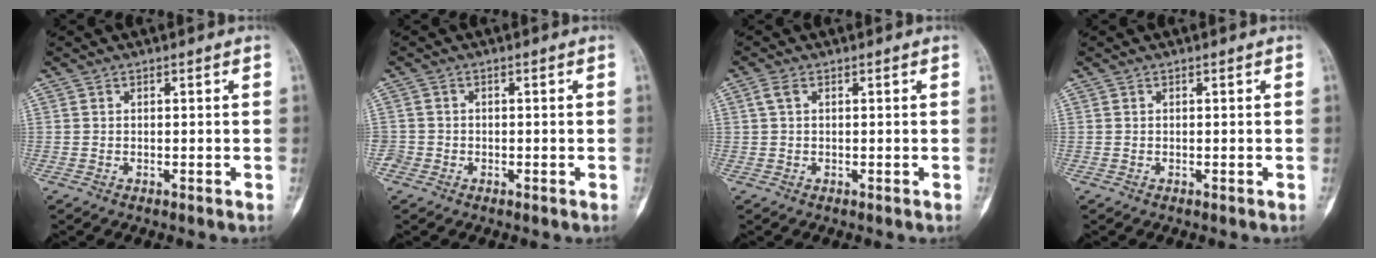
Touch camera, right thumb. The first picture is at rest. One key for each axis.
{"total": 1.9, "fx": -0.7, "fy": 1.8, "fz": 0.0, "tx": 0.012, "ty": 0.008, "tz": -0.018}
{"total": 1.8, "fx": 0.5, "fy": 1.0, "fz": 1.4, "tx": -0.039, "ty": 0.010, "tz": 0.013}
{"total": 0.0}